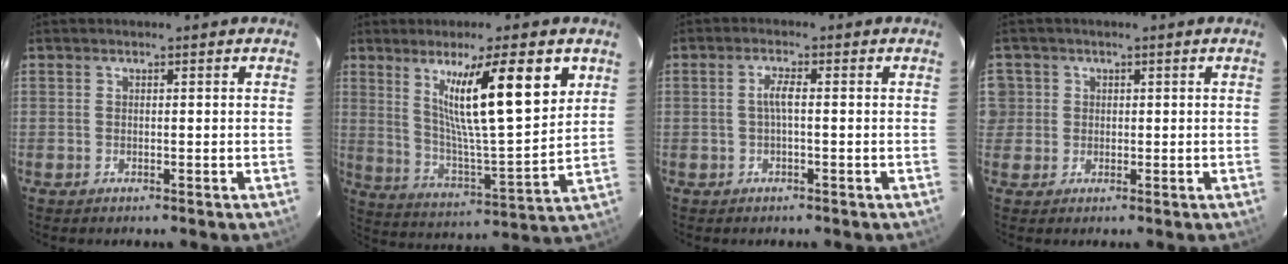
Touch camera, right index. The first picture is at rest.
{"total": 17.6, "force": [8.2, 1.8, 15.5], "torque": [-0.245, -0.008, 0.148]}
{"total": 2.2, "force": [-0.2, 0.1, 2.2], "torque": [-0.043, 0.004, -0.004]}
{"total": 3.7, "force": [0.4, 3.7, 0.2], "torque": [0.015, 0.022, 0.010]}